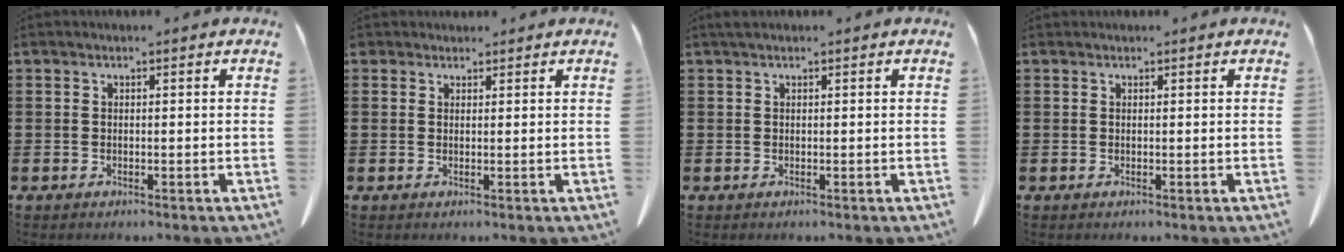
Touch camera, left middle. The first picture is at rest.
{"total": 1.3, "force": [1.0, 0.7, 0.1], "torque": [-0.007, 0.005, 0.020]}
{"total": 0.6, "force": [0.4, 0.1, 0.3], "torque": [-0.008, 0.002, 0.008]}
{"total": 0.0}